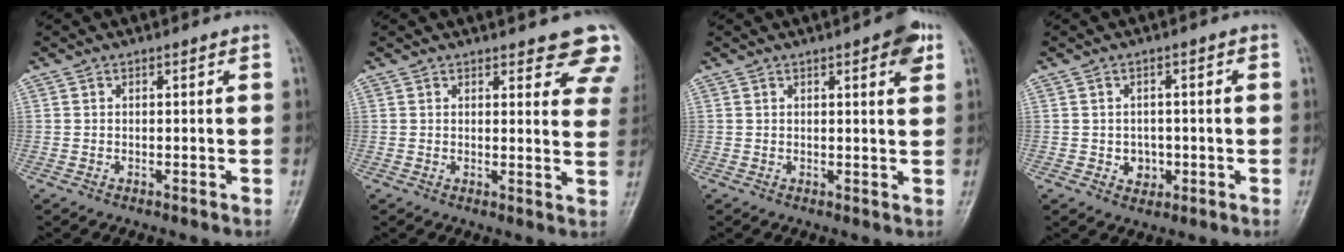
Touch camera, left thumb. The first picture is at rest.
{"total": 10.8, "force": [8.4, 3.4, 5.9], "torque": [-0.024, -0.035, 0.079]}
{"total": 4.7, "force": [2.4, 1.2, 3.9], "torque": [-0.042, -0.006, 0.025]}
{"total": 3.4, "force": [-0.9, 3.1, 1.3], "torque": [0.004, 0.004, -0.009]}